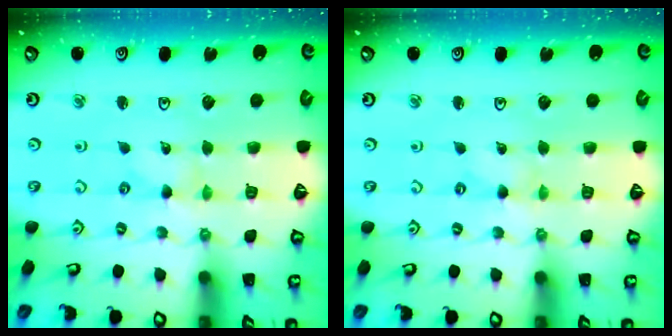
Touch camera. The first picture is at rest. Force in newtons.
{"total": 0.0}